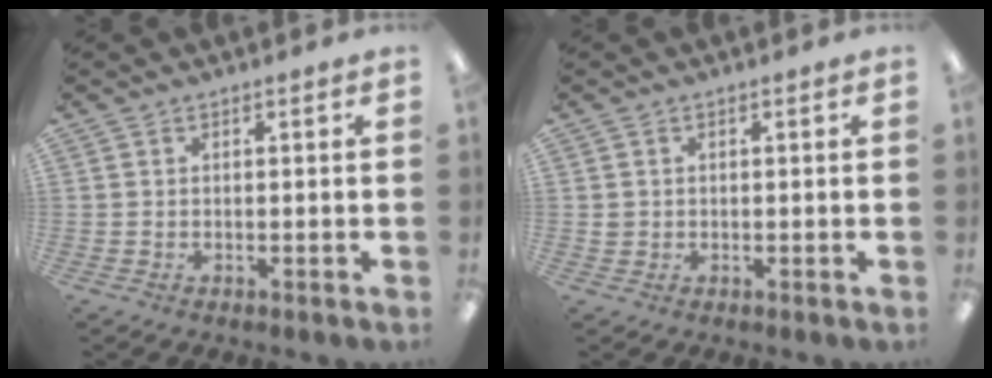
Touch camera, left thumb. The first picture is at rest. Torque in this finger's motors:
{"motor_torque": [-0.31, 0.15, -0.02, -0.30, 0.00]}